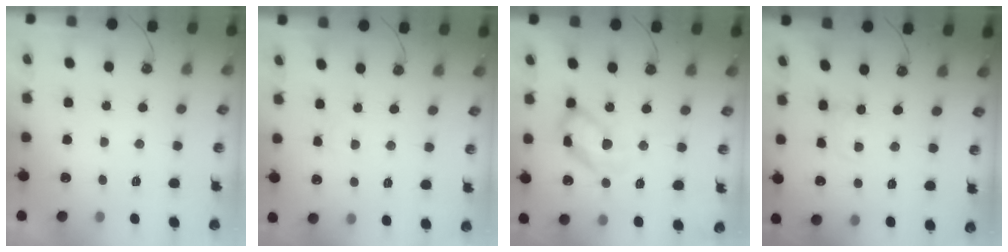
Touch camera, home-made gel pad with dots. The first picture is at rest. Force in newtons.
{"total": 1.6, "press": 1.5, "slide": 0.3}
{"total": 15.9, "press": 15.8, "slide": 2.1}
{"total": 1.8, "press": 1.8, "slide": 0.2}